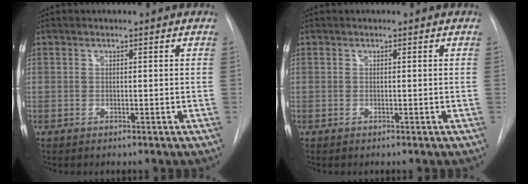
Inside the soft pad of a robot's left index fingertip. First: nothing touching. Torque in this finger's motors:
{"motor_torque": [0.02, 0.00, 0.00, 0.00]}